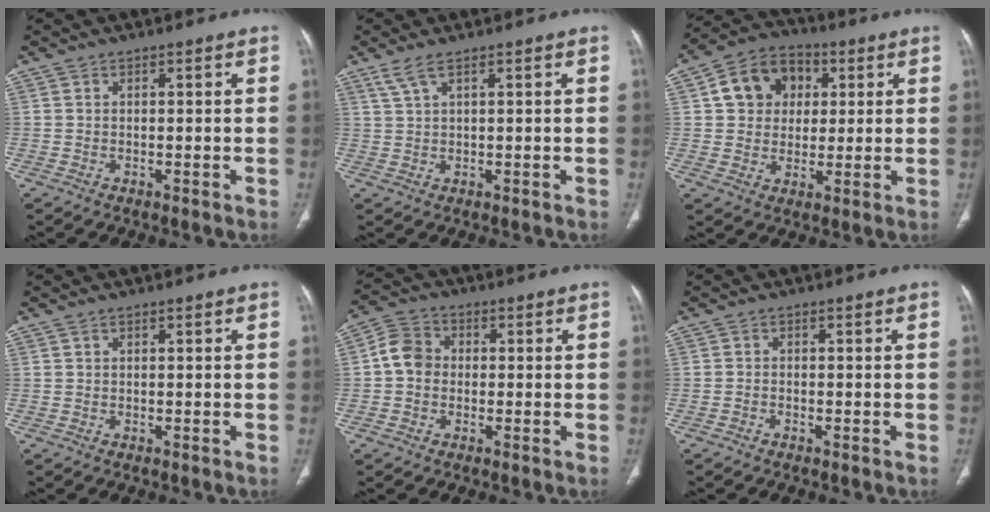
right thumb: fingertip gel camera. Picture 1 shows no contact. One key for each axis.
{"total": 2.7, "fx": 1.7, "fy": 0.4, "fz": 2.0, "tx": -0.057, "ty": 0.007, "tz": 0.045}
{"total": 11.7, "fx": 3.0, "fy": 9.6, "fz": 6.0, "tx": -0.066, "ty": 0.004, "tz": 0.042}
{"total": 0.0}
{"total": 5.9, "fx": -0.2, "fy": 5.0, "fz": 3.0, "tx": -0.043, "ty": 0.017, "tz": -0.017}
{"total": 0.5, "fx": -0.4, "fy": 0.3, "fz": 0.1, "tx": -0.002, "ty": 0.003, "tz": -0.012}